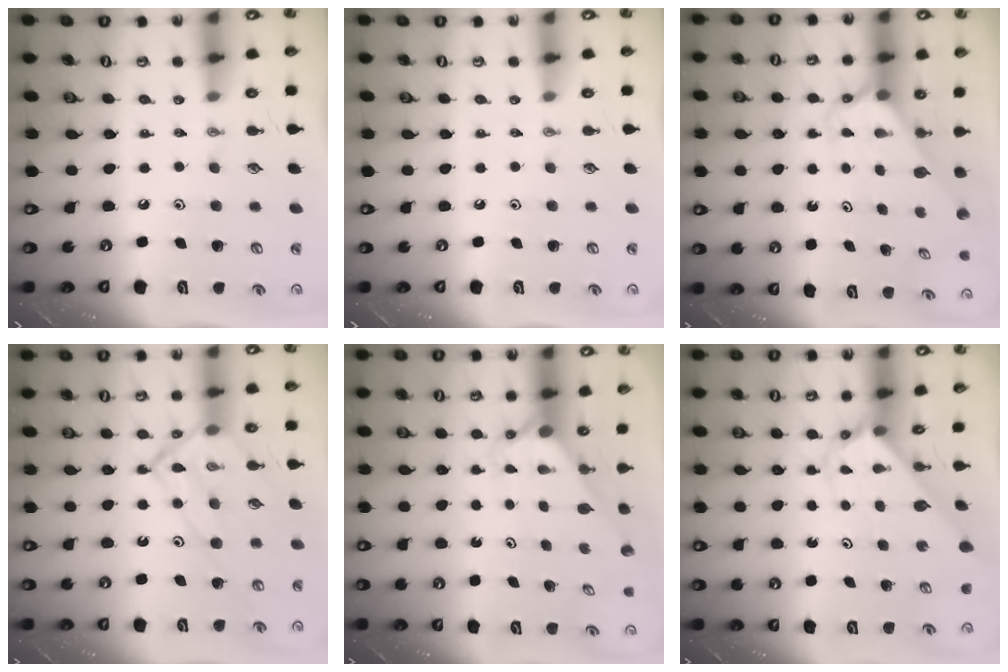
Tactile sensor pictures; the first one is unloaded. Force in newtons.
{"total": 0.0}
{"total": 2.6, "press": 2.6, "slide": 0.2}
{"total": 14.0, "press": 13.9, "slide": 1.7}
{"total": 2.9, "press": 2.9, "slide": 0.0}
{"total": 2.8, "press": 2.8, "slide": 0.1}